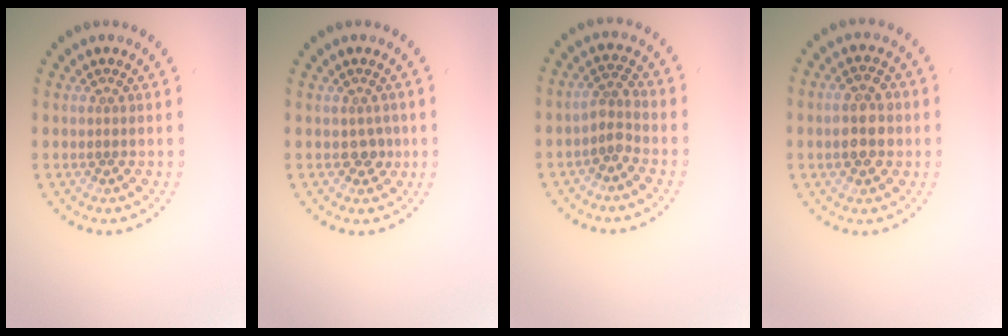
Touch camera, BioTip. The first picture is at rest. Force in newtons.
{"total": 1.2, "press": 1.0, "slide": 0.5}
{"total": 1.9, "press": 1.4, "slide": 1.2}
{"total": 3.7, "press": 3.7, "slide": 0.2}